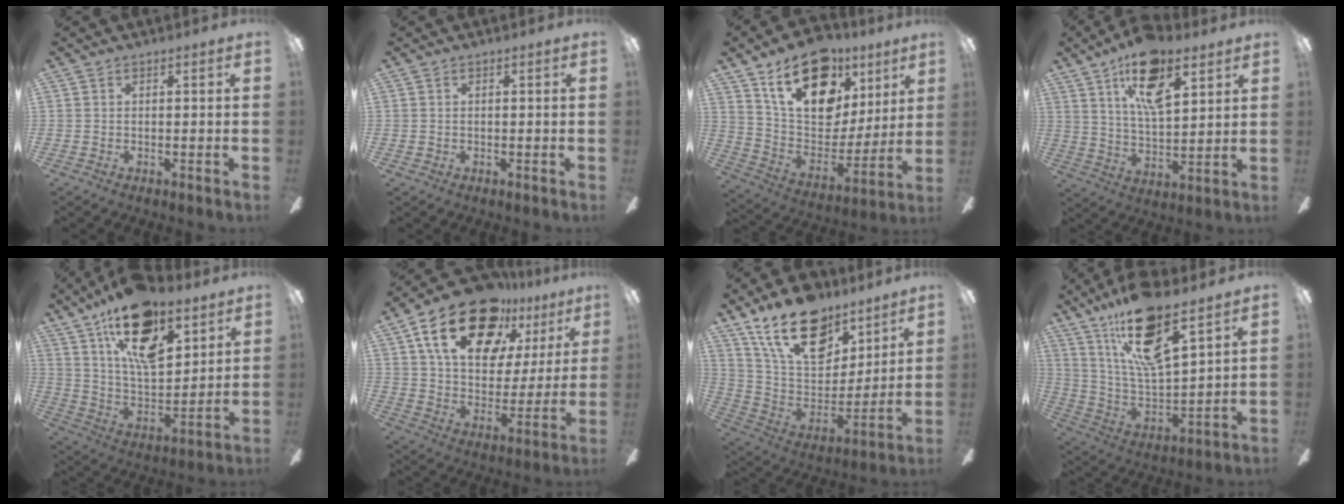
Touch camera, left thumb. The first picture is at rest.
{"total": 0.0}
{"total": 22.3, "force": [12.9, 13.2, 12.5], "torque": [-0.193, -0.066, 0.235]}
{"total": 15.8, "force": [9.8, 6.2, 10.7], "torque": [-0.184, -0.030, 0.166]}
{"total": 21.3, "force": [13.2, 9.5, 13.8], "torque": [-0.238, -0.066, 0.228]}
{"total": 22.5, "force": [13.4, 12.2, 13.5], "torque": [-0.223, -0.057, 0.238]}
{"total": 22.2, "force": [14.8, 11.7, 11.7], "torque": [-0.202, -0.081, 0.270]}
{"total": 19.3, "force": [13.0, 5.4, 13.3], "torque": [-0.262, -0.067, 0.218]}